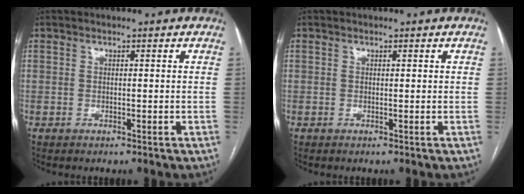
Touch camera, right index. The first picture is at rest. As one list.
[{"total": 0.0}]